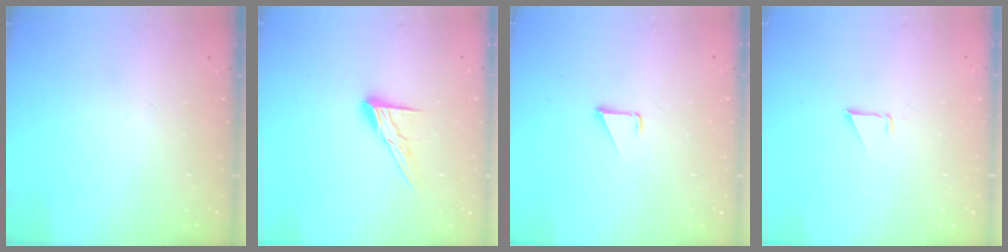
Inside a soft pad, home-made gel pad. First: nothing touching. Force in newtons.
{"total": 9.8, "press": 9.8, "slide": 0.5}
{"total": 1.1, "press": 1.1, "slide": 0.1}
{"total": 1.9, "press": 1.9, "slide": 0.0}